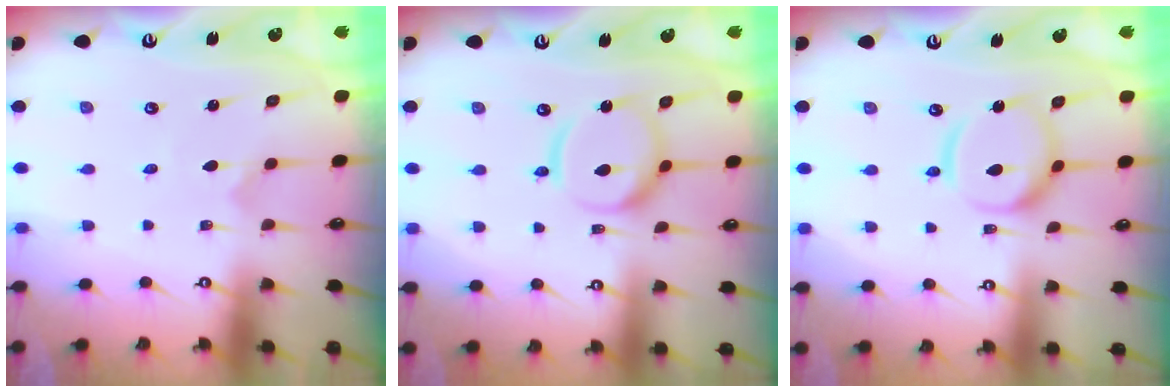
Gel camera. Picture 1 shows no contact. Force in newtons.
{"total": 12.0, "press": 11.9, "slide": 1.0}
{"total": 12.5, "press": 12.5, "slide": 1.1}